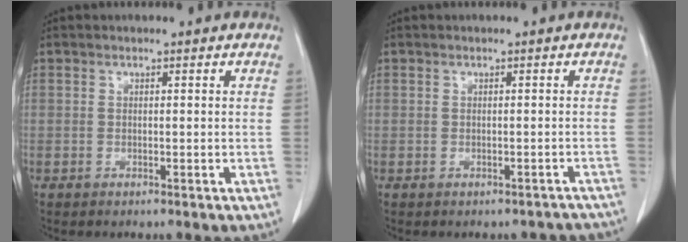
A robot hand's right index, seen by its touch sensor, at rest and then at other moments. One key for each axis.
{"total": 2.6, "fx": -2.0, "fy": 1.6, "fz": 0.1, "tx": 0.004, "ty": 0.025, "tz": -0.023}